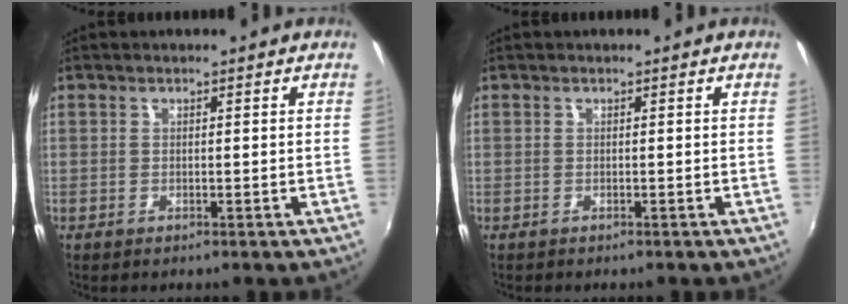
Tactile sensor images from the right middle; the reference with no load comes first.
{"total": 0.0}